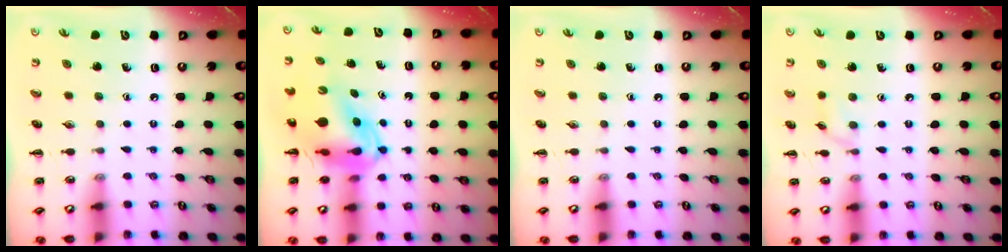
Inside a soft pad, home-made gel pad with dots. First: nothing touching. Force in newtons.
{"total": 7.7, "press": 7.2, "slide": 2.7}
{"total": 0.0}
{"total": 5.4, "press": 5.3, "slide": 0.6}